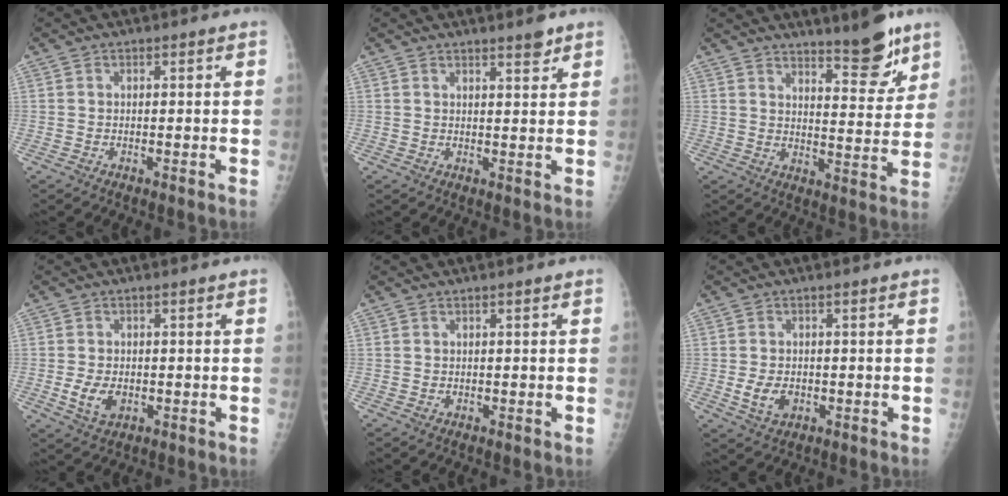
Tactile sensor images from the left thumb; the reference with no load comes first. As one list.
[{"total": 2.8, "force": [2.3, 0.5, 1.6], "torque": [-0.016, -0.018, 0.033]}, {"total": 10.3, "force": [7.9, 2.3, 6.2], "torque": [-0.064, -0.063, 0.122]}, {"total": 4.5, "force": [-0.9, 3.0, 3.3], "torque": [-0.059, -0.006, -0.009]}, {"total": 0.5, "force": [0.4, 0.2, 0.3], "torque": [-0.002, -0.002, 0.007]}, {"total": 4.2, "force": [-0.8, 3.0, 2.9], "torque": [-0.047, -0.003, -0.006]}]